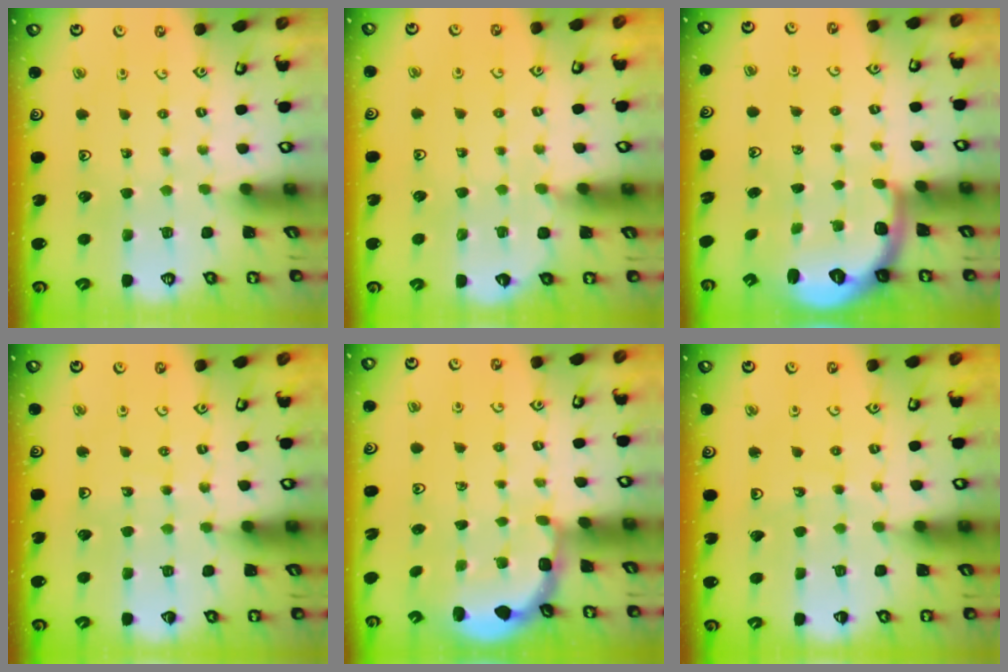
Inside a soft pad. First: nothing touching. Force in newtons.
{"total": 5.1, "press": 5.1, "slide": 0.6}
{"total": 2.0, "press": 1.6, "slide": 1.2}
{"total": 3.8, "press": 3.8, "slide": 0.4}
{"total": 2.7, "press": 2.4, "slide": 1.4}
{"total": 3.0, "press": 3.0, "slide": 0.2}